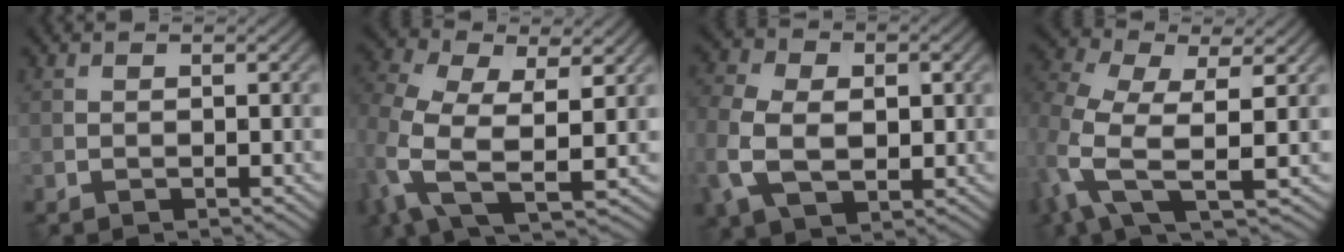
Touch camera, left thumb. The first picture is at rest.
{"total": 9.9, "force": [0.5, 5.8, 8.0], "torque": [-0.212, -0.017, 0.005]}
{"total": 10.6, "force": [-1.1, 7.5, 7.4], "torque": [-0.188, -0.017, -0.010]}
{"total": 8.9, "force": [0.2, 4.5, 7.7], "torque": [-0.192, -0.008, -0.006]}